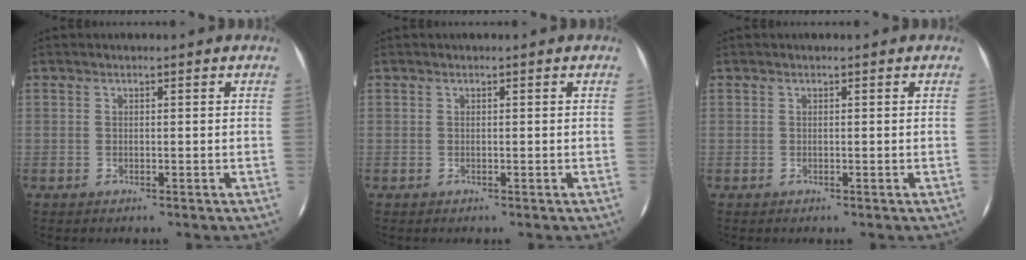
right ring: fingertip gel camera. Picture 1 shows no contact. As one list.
[{"total": 0.0}, {"total": 0.0}]